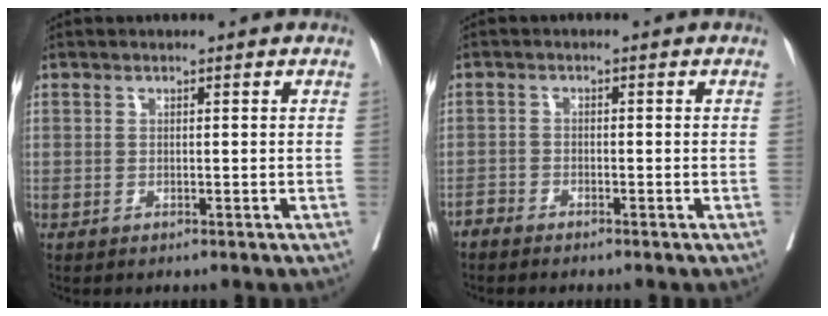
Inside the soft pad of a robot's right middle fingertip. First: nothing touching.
{"total": 1.5, "force": [-1.5, 0.1, 0.1], "torque": [0.002, 0.000, -0.032]}